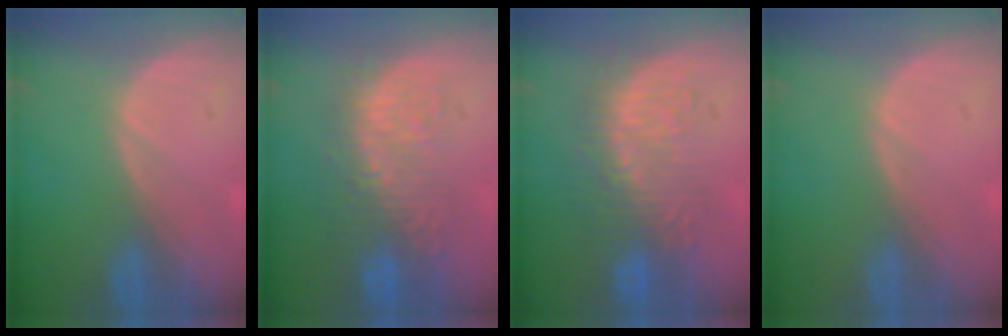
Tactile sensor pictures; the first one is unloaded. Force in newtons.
{"total": 10.3, "press": 9.1, "slide": 4.9}
{"total": 8.9, "press": 8.8, "slide": 1.5}
{"total": 0.0}